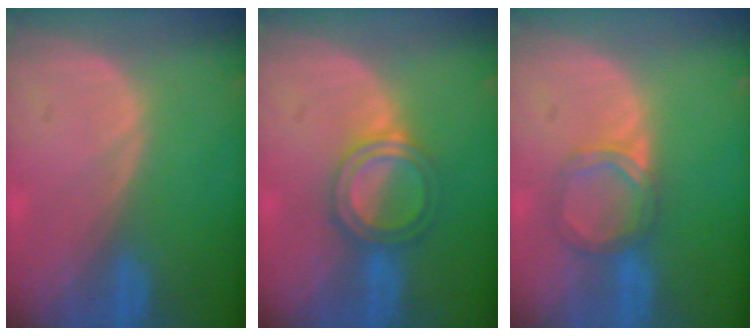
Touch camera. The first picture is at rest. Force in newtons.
{"total": 5.0, "press": 5.0, "slide": 0.7}
{"total": 4.1, "press": 4.1, "slide": 0.4}